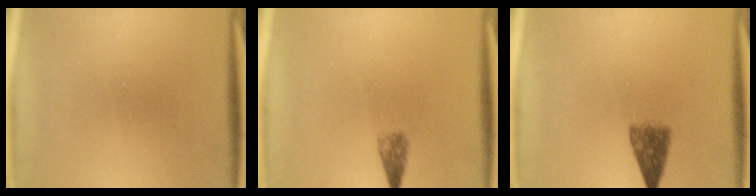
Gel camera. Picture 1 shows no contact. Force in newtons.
{"total": 1.4}
{"total": 4.1}